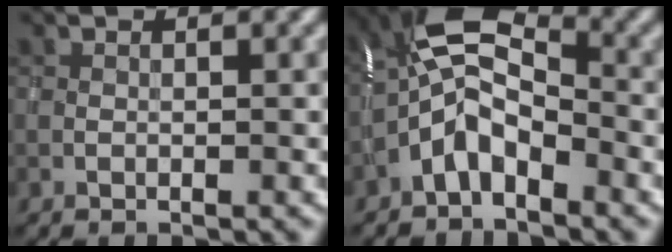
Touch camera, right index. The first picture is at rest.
{"total": 5.2, "force": [-2.0, 2.6, 4.1], "torque": [-0.082, 0.016, -0.049]}